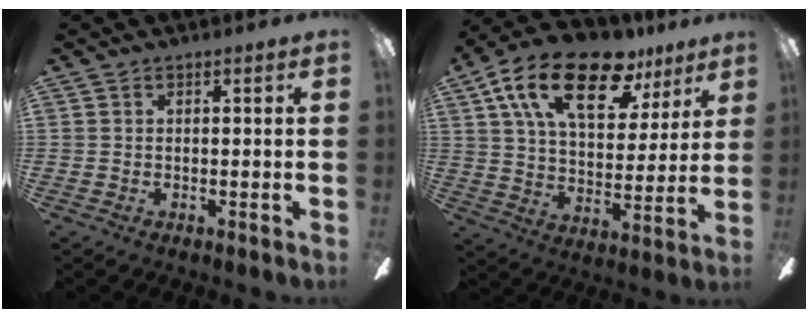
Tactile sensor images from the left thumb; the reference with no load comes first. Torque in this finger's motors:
{"motor_torque": [0.47, 0.58, 1.65, -1.11, 0.52]}